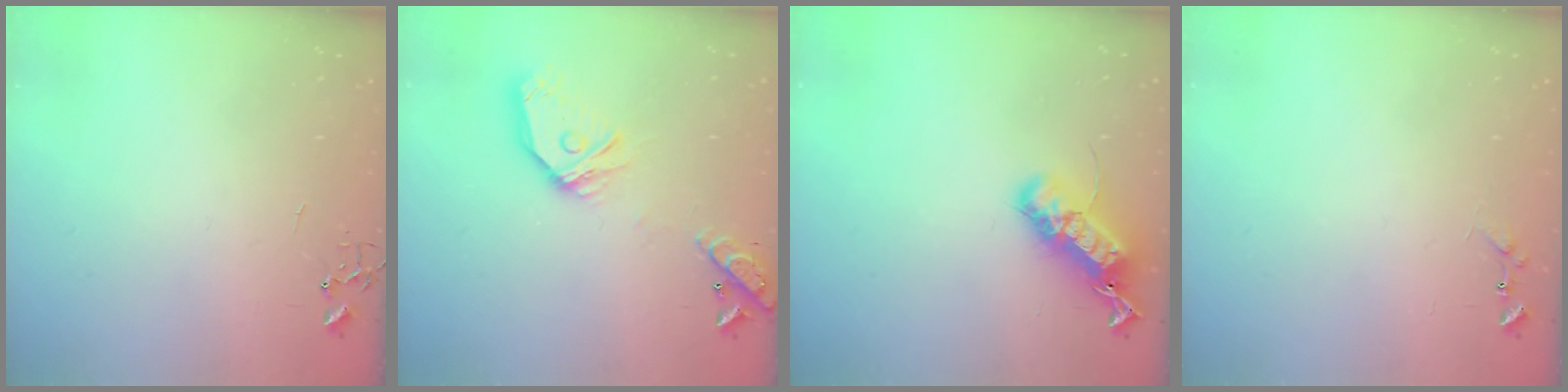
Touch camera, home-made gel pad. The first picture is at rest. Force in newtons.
{"total": 18.6, "press": 18.4, "slide": 2.5}
{"total": 19.9, "press": 19.9, "slide": 0.3}
{"total": 7.1, "press": 7.0, "slide": 0.5}